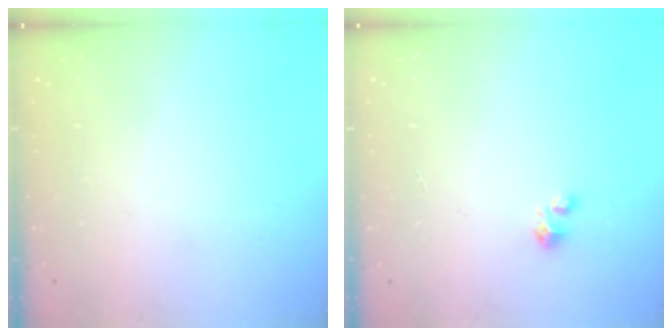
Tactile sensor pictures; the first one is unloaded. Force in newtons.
{"total": 1.6, "press": 1.6, "slide": 0.1}